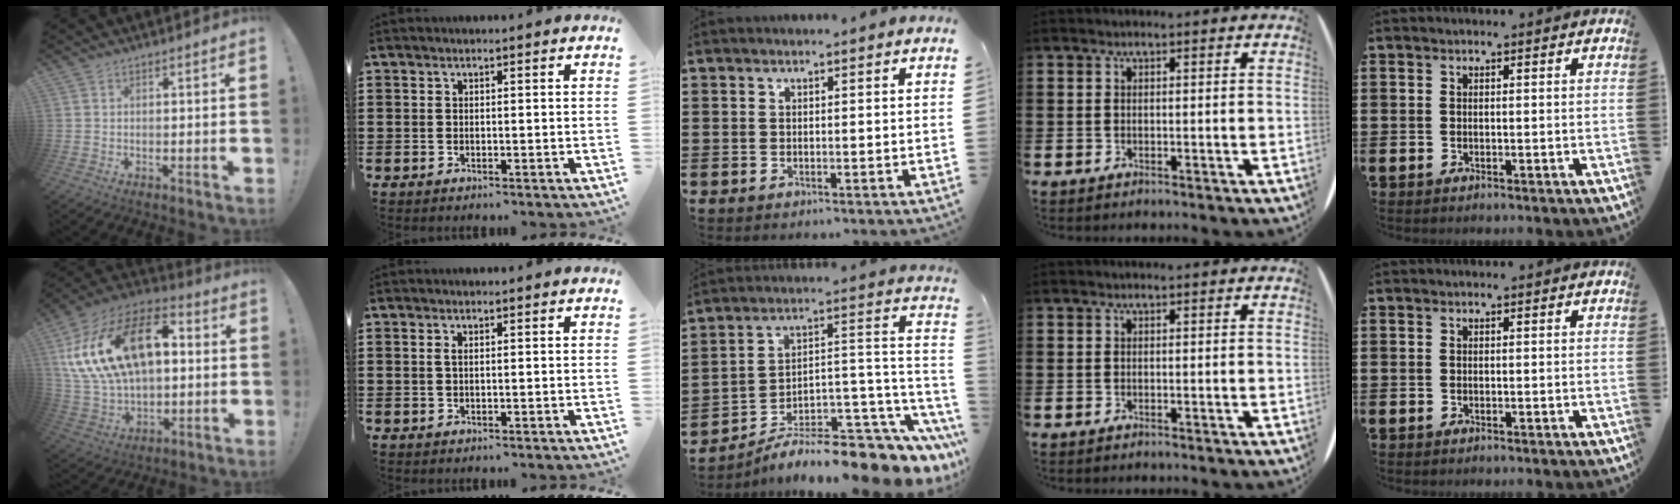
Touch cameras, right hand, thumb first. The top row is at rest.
{"thumb": {"total": 24.7, "force": [7.0, 14.8, 18.5], "torque": [-0.342, -0.022, 0.128]}, "index": {"total": 0.7, "force": [0.2, -0.1, 0.7], "torque": [-0.014, 0.000, 0.004]}, "middle": {"total": 8.1, "force": [-5.5, 2.5, 5.4], "torque": [-0.084, -0.003, -0.096]}}